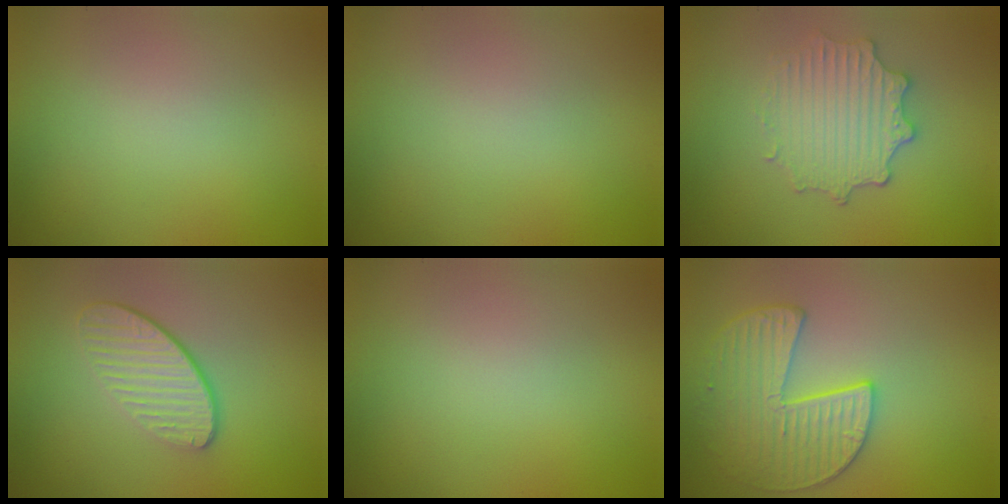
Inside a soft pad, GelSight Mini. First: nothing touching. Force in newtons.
{"total": 0.0}
{"total": 3.5, "press": 3.2, "slide": 1.5}
{"total": 3.8, "press": 2.8, "slide": 2.6}
{"total": 0.0}
{"total": 4.2, "press": 4.1, "slide": 1.0}